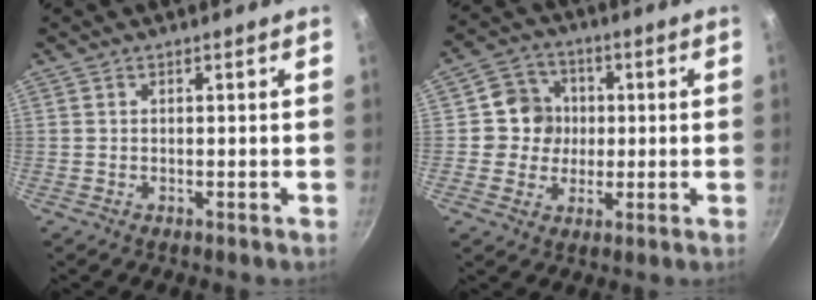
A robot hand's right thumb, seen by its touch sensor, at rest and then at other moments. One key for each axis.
{"total": 8.7, "fx": 0.3, "fy": 8.3, "fz": 2.6, "tx": 0.004, "ty": 0.015, "tz": -0.002}